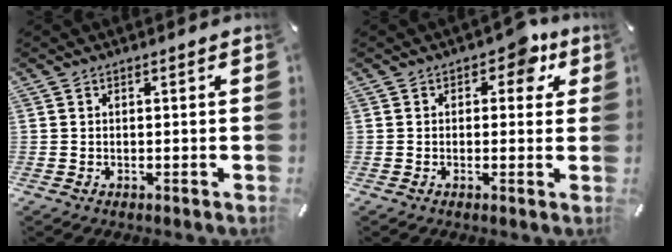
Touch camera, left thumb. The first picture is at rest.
{"total": 6.3, "force": [2.8, 3.7, 4.2], "torque": [-0.037, -0.008, 0.037]}